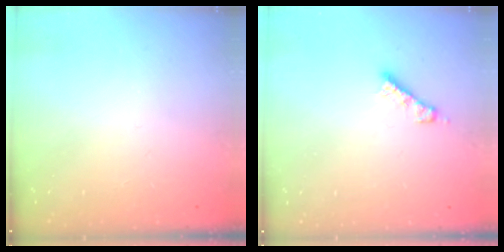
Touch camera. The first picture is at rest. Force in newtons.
{"total": 4.0, "press": 4.0, "slide": 0.2}